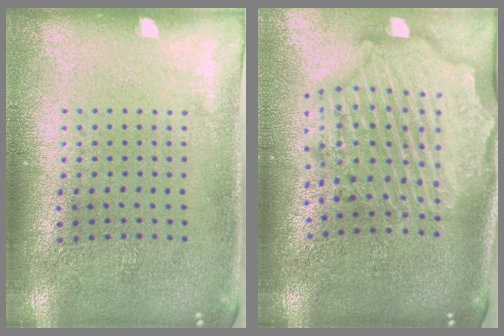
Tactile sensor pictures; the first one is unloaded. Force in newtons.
{"total": 3.3, "press": 2.8, "slide": 1.7}